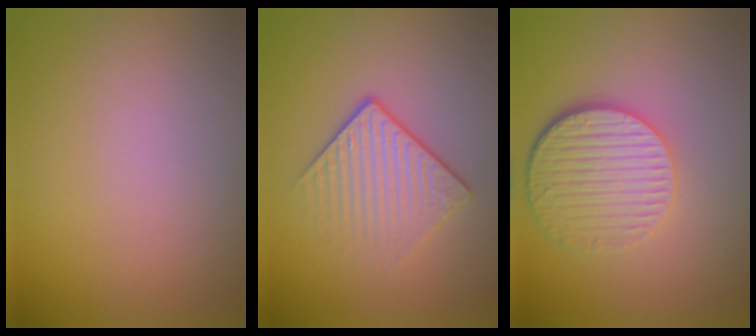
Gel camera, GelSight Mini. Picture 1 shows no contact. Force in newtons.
{"total": 3.9, "press": 2.8, "slide": 2.7}
{"total": 5.8, "press": 4.1, "slide": 4.1}